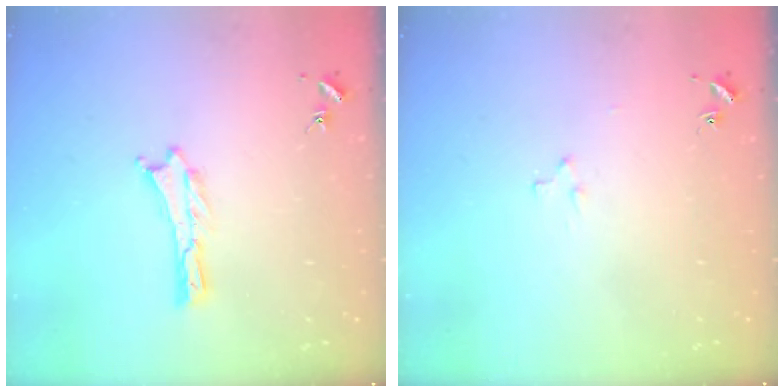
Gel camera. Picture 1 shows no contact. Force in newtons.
{"total": 2.4, "press": 2.4, "slide": 0.2}